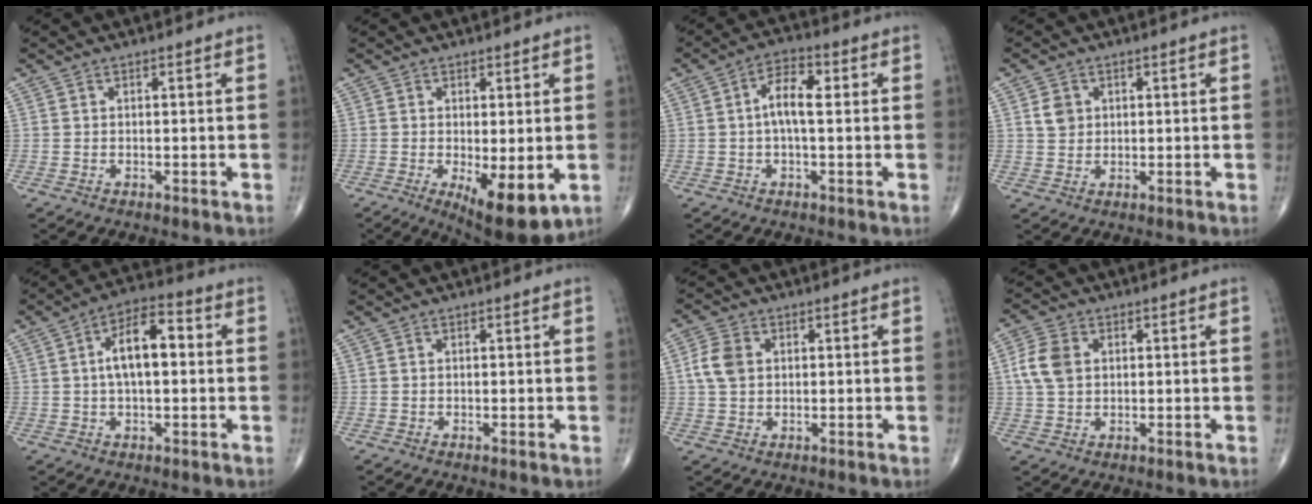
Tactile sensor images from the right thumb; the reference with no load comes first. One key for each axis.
{"total": 9.7, "fx": -2.5, "fy": 3.4, "fz": 8.7, "tx": -0.123, "ty": -0.024, "tz": -0.028}
{"total": 6.2, "fx": 0.5, "fy": 2.6, "fz": 5.6, "tx": -0.098, "ty": 0.019, "tz": -0.001}
{"total": 3.3, "fx": 1.0, "fy": 2.8, "fz": 1.5, "tx": -0.013, "ty": -0.003, "tz": 0.019}
{"total": 9.9, "fx": 1.1, "fy": 4.8, "fz": 8.7, "tx": -0.142, "ty": 0.024, "tz": 0.009}
{"total": 0.0}
{"total": 5.4, "fx": 0.9, "fy": 4.0, "fz": 3.6, "tx": -0.073, "ty": 0.006, "tz": 0.013}
{"total": 6.5, "fx": 1.2, "fy": 4.7, "fz": 4.4, "tx": -0.092, "ty": 0.006, "tz": 0.020}